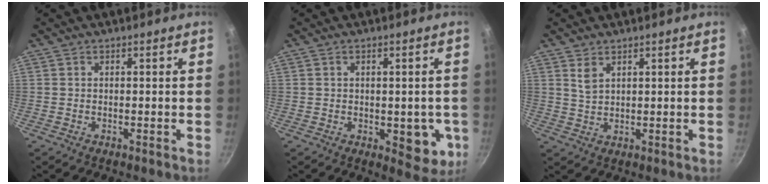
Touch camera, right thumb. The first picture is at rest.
{"total": 7.9, "force": [-1.4, 4.1, 6.6], "torque": [-0.044, 0.001, -0.010]}
{"total": 2.9, "force": [1.7, 1.5, 1.8], "torque": [-0.035, -0.010, 0.037]}